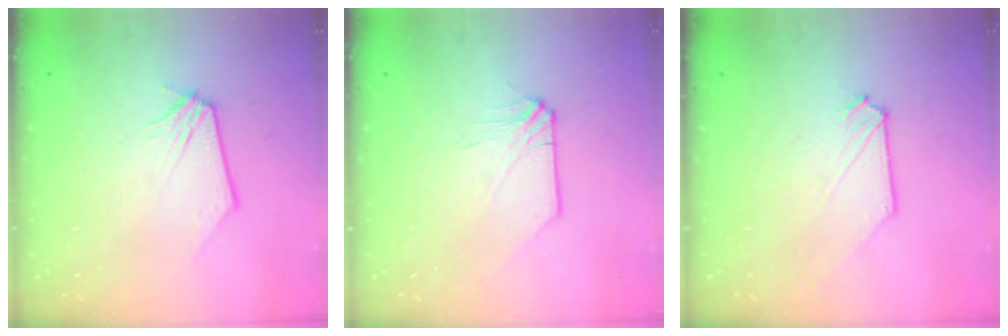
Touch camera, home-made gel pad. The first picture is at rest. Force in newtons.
{"total": 0.0}
{"total": 0.0}